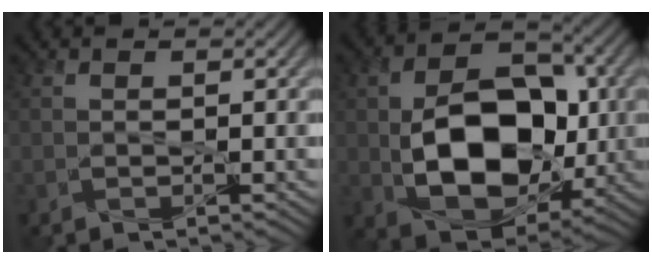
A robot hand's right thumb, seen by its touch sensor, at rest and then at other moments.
{"total": 12.7, "force": [-1.3, 8.0, 9.8], "torque": [-0.166, -0.012, -0.009]}